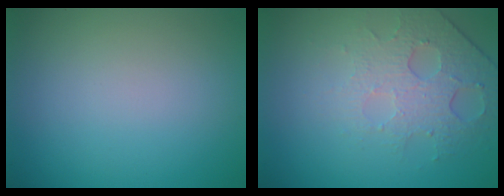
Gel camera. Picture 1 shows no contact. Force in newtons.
{"total": 4.8, "press": 3.2, "slide": 3.6}